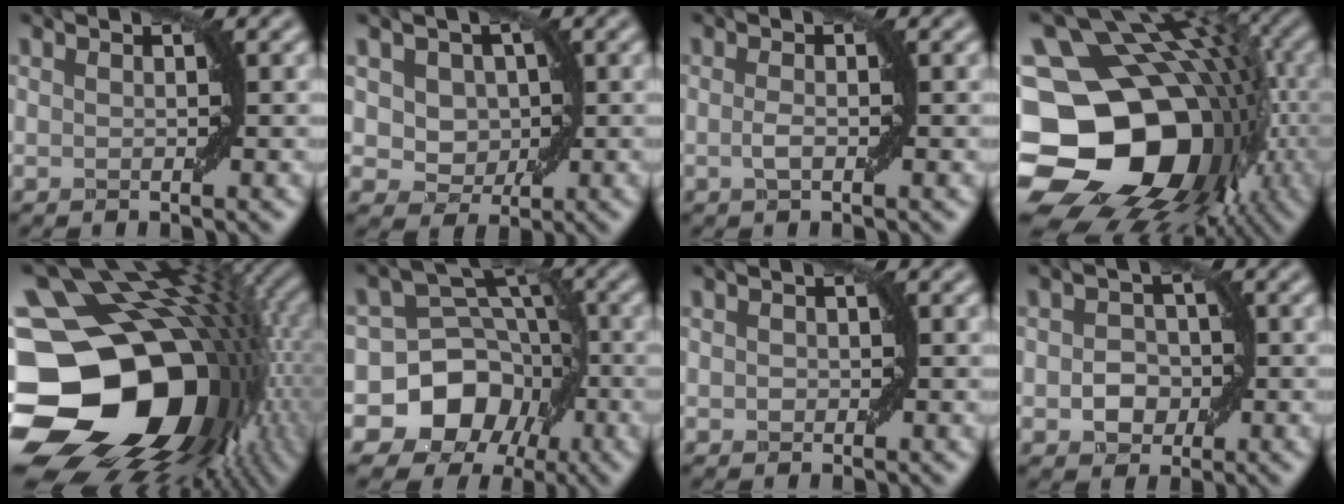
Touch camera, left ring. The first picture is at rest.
{"total": 3.8, "force": [1.0, 3.1, 2.0], "torque": [-0.029, 0.007, 0.013]}
{"total": 1.2, "force": [-0.3, 0.4, 1.1], "torque": [-0.026, 0.003, -0.006]}
{"total": 20.8, "force": [-3.7, 16.6, 12.1], "torque": [-0.206, -0.015, -0.064]}
{"total": 21.4, "force": [-2.8, 15.9, 14.1], "torque": [-0.287, -0.059, -0.012]}
{"total": 9.4, "force": [-3.7, 8.0, 3.4], "torque": [-0.043, 0.013, -0.098]}
{"total": 0.7, "force": [0.0, 0.6, 0.3], "torque": [-0.004, 0.000, -0.001]}
{"total": 2.6, "force": [-0.6, 2.2, 1.4], "torque": [-0.019, 0.001, -0.012]}